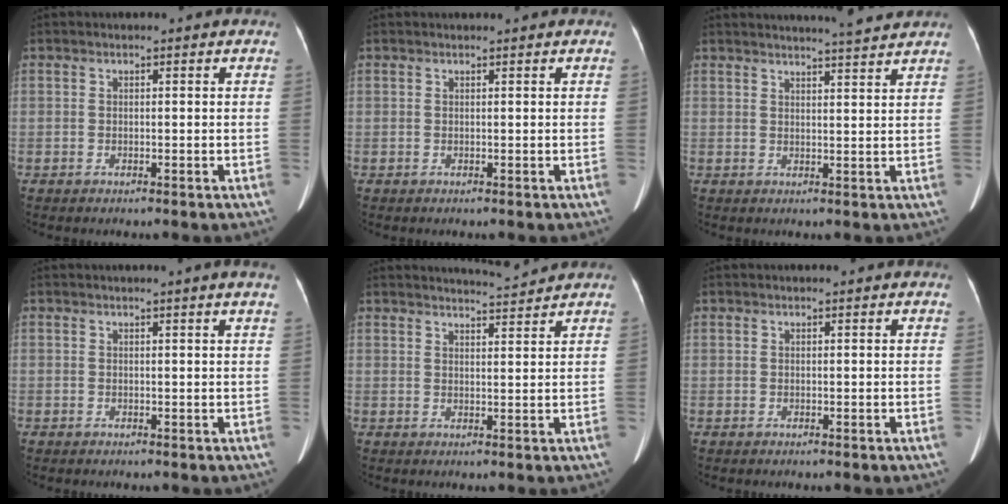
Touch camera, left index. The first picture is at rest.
{"total": 0.9, "force": [0.9, 0.0, 0.3], "torque": [-0.004, 0.010, 0.016]}
{"total": 7.6, "force": [7.1, -0.7, 2.5], "torque": [-0.042, 0.003, 0.087]}
{"total": 1.2, "force": [1.0, -0.3, 0.6], "torque": [-0.009, 0.009, 0.014]}
{"total": 3.9, "force": [3.8, -0.8, 0.0], "torque": [-0.008, -0.004, 0.058]}
{"total": 0.7, "force": [0.7, 0.0, 0.3], "torque": [-0.003, 0.007, 0.012]}